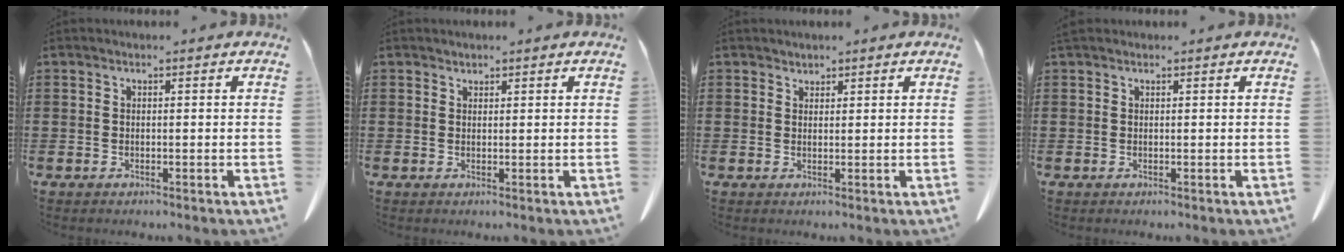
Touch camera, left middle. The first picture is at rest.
{"total": 0.7, "force": [0.4, 0.4, 0.3], "torque": [-0.007, 0.003, 0.008]}
{"total": 1.2, "force": [1.1, 0.5, -0.2], "torque": [0.000, 0.002, 0.022]}
{"total": 0.8, "force": [0.6, 0.4, 0.3], "torque": [-0.010, 0.001, 0.013]}